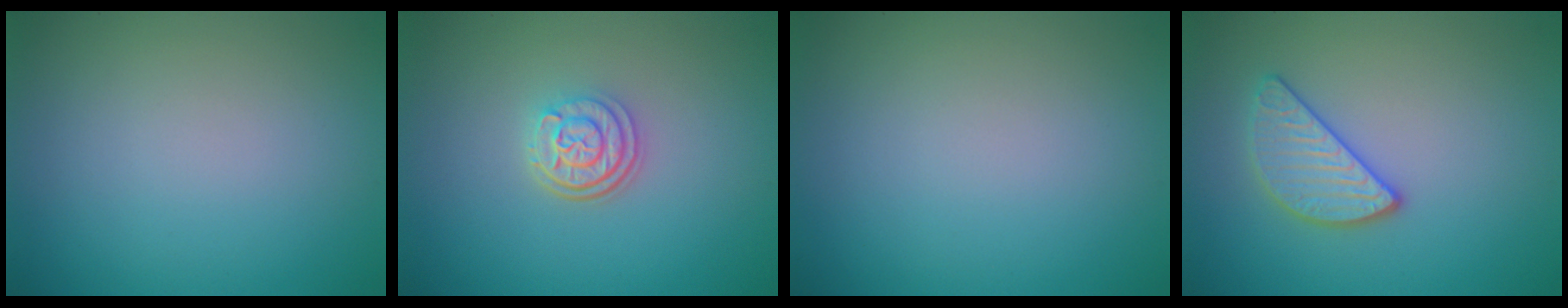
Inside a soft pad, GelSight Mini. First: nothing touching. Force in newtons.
{"total": 3.0, "press": 2.4, "slide": 1.8}
{"total": 0.0}
{"total": 2.8, "press": 2.7, "slide": 0.4}